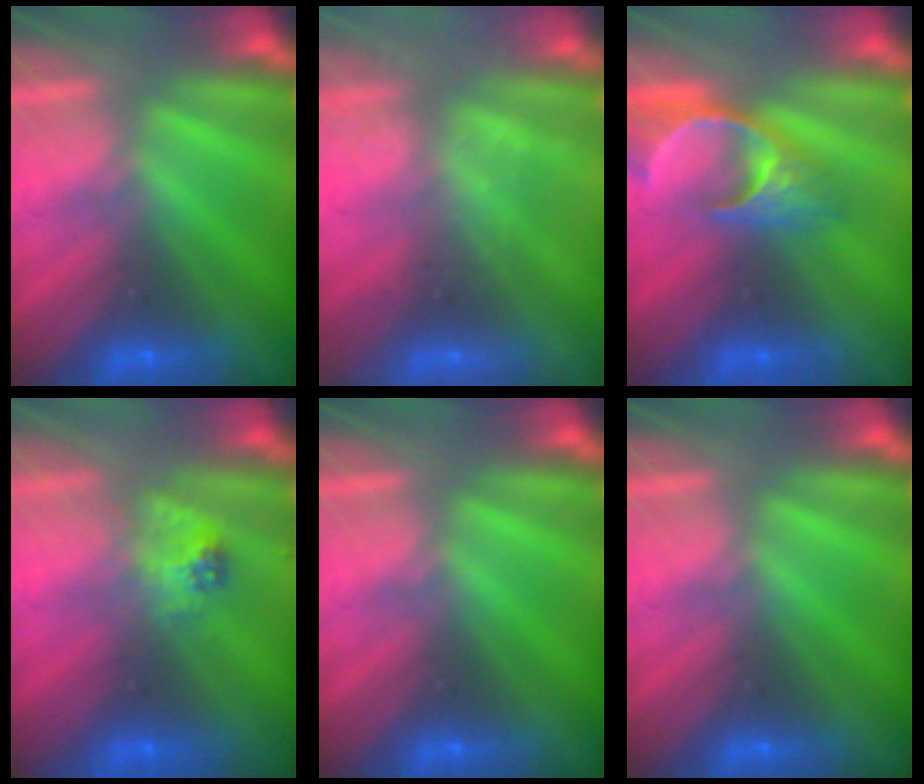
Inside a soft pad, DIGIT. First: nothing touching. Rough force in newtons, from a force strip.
{"total": 2.3}
{"total": 4.9}
{"total": 2.3}
{"total": 0.0}
{"total": 0.0}